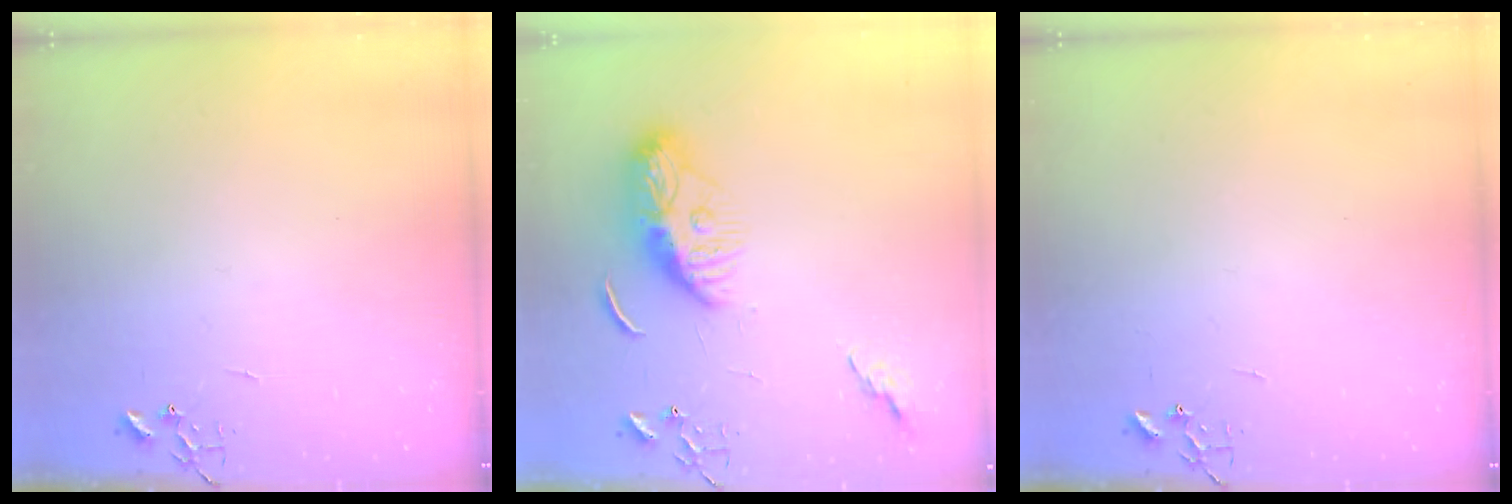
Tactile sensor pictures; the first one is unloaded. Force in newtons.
{"total": 10.7, "press": 10.6, "slide": 1.1}
{"total": 0.0}